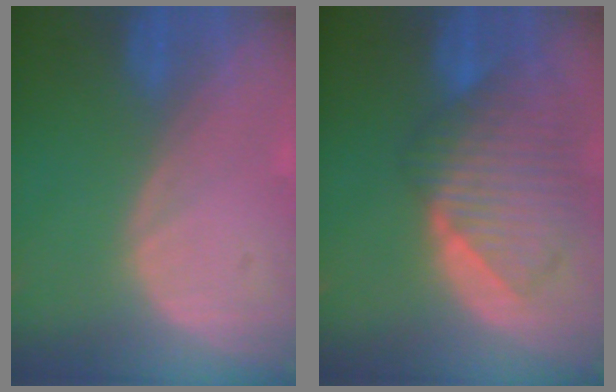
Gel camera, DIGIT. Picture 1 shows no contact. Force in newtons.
{"total": 10.1, "press": 8.8, "slide": 5.0}